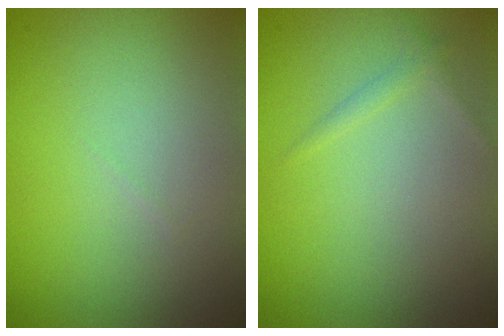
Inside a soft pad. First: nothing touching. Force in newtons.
{"total": 0.9, "press": 0.9, "slide": 0.0}